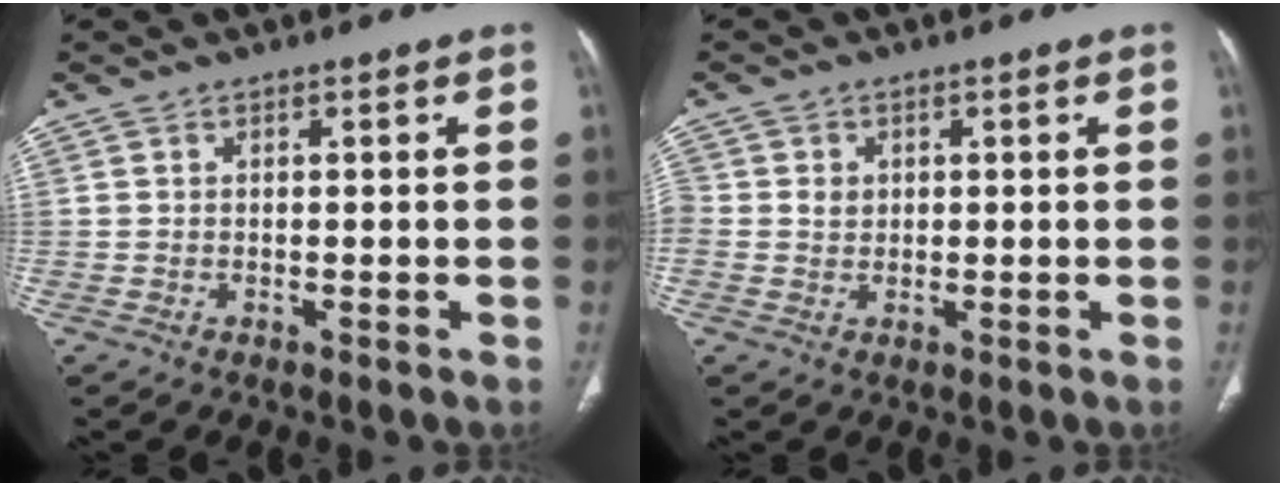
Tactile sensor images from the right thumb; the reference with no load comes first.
{"total": 2.5, "force": [0.4, 2.2, 1.1], "torque": [-0.010, 0.000, 0.009]}